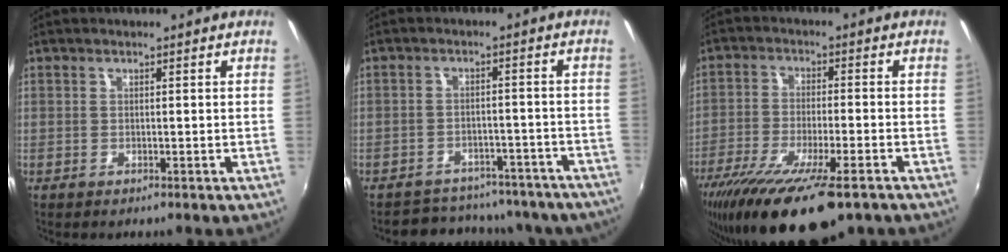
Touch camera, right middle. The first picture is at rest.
{"total": 19.9, "force": [-17.3, 7.7, 5.9], "torque": [-0.119, 0.028, -0.198]}
{"total": 19.1, "force": [-13.5, 4.2, 12.8], "torque": [-0.253, -0.067, -0.224]}